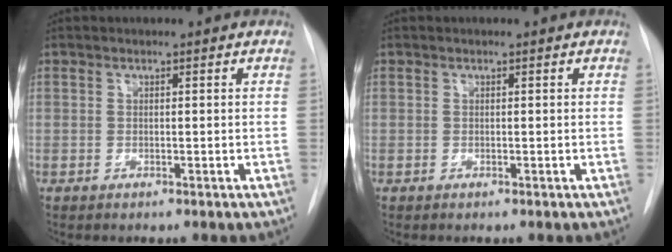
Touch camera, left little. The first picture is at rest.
{"total": 0.0}